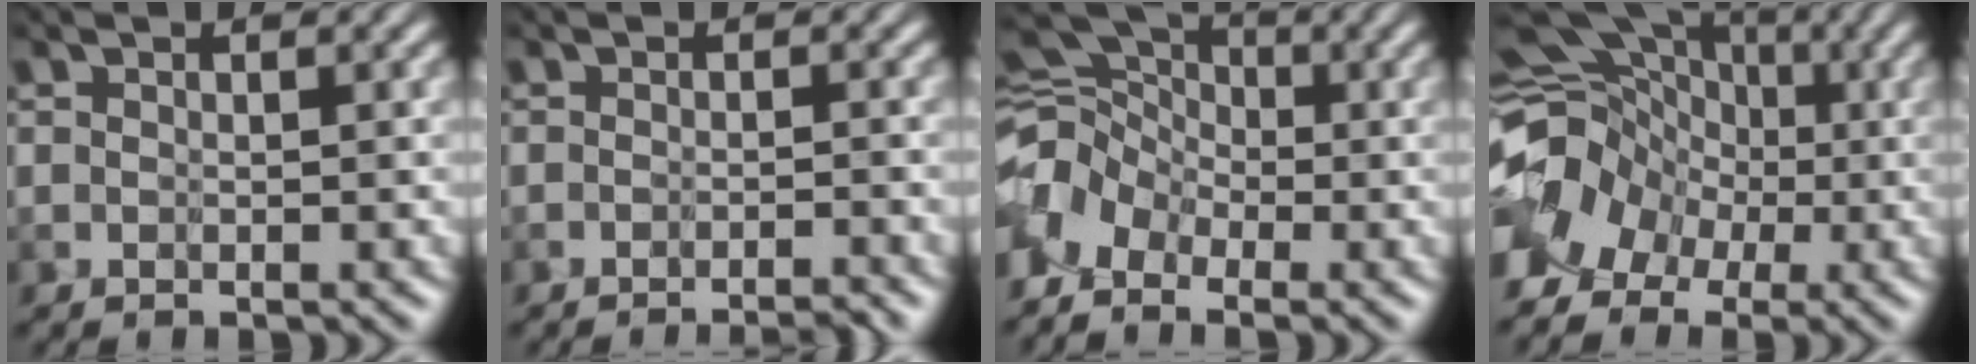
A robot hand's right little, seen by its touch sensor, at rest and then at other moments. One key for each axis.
{"total": 3.1, "fx": -2.9, "fy": -1.0, "fz": -0.4, "tx": 0.023, "ty": 0.000, "tz": -0.045}
{"total": 3.6, "fx": -3.0, "fy": 1.6, "fz": 0.9, "tx": -0.034, "ty": 0.012, "tz": -0.079}
{"total": 8.7, "fx": -2.4, "fy": 7.6, "fz": 3.6, "tx": -0.083, "ty": 0.002, "tz": -0.065}